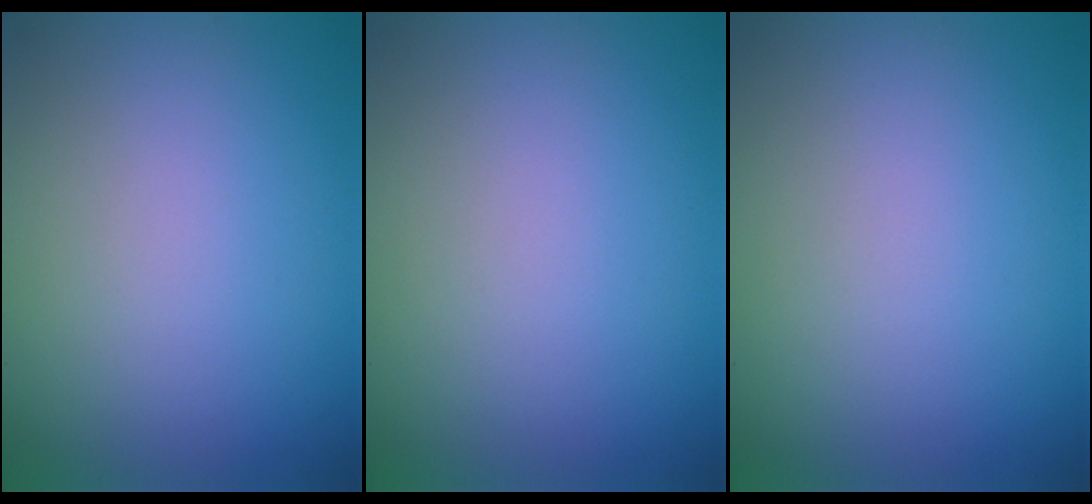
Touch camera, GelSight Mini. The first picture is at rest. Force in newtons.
{"total": 0.0}
{"total": 0.0}